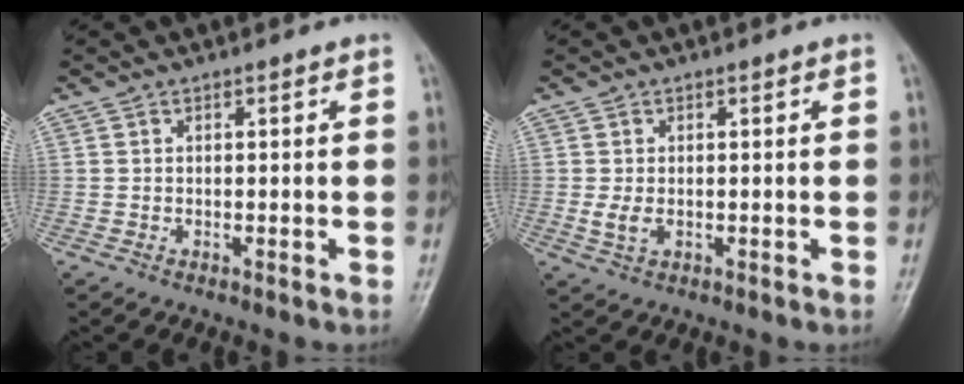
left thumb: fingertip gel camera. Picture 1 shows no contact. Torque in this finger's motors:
{"motor_torque": [0.30, 0.28, 0.59, 0.19, 0.00]}